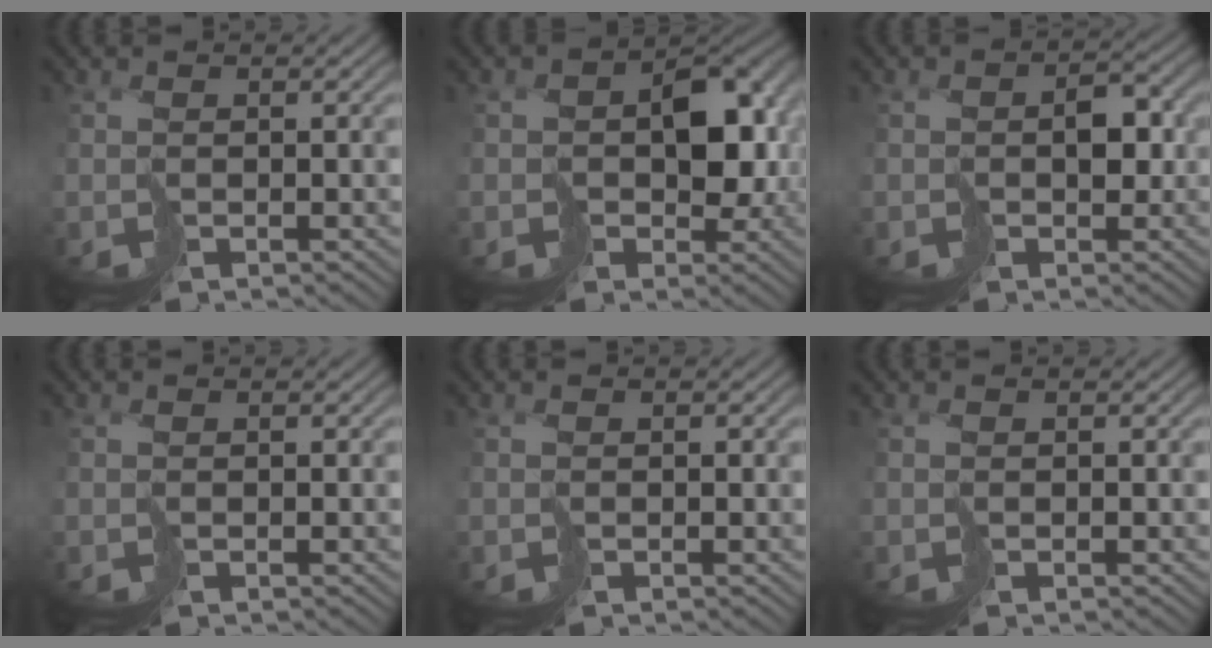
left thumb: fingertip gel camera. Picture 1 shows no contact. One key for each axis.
{"total": 7.8, "fx": -0.2, "fy": 5.7, "fz": 5.3, "tx": -0.066, "ty": -0.007, "tz": 0.002}
{"total": 3.2, "fx": -0.2, "fy": 2.4, "fz": 2.1, "tx": -0.022, "ty": 0.007, "tz": -0.001}
{"total": 0.0}
{"total": 0.0}
{"total": 0.0}